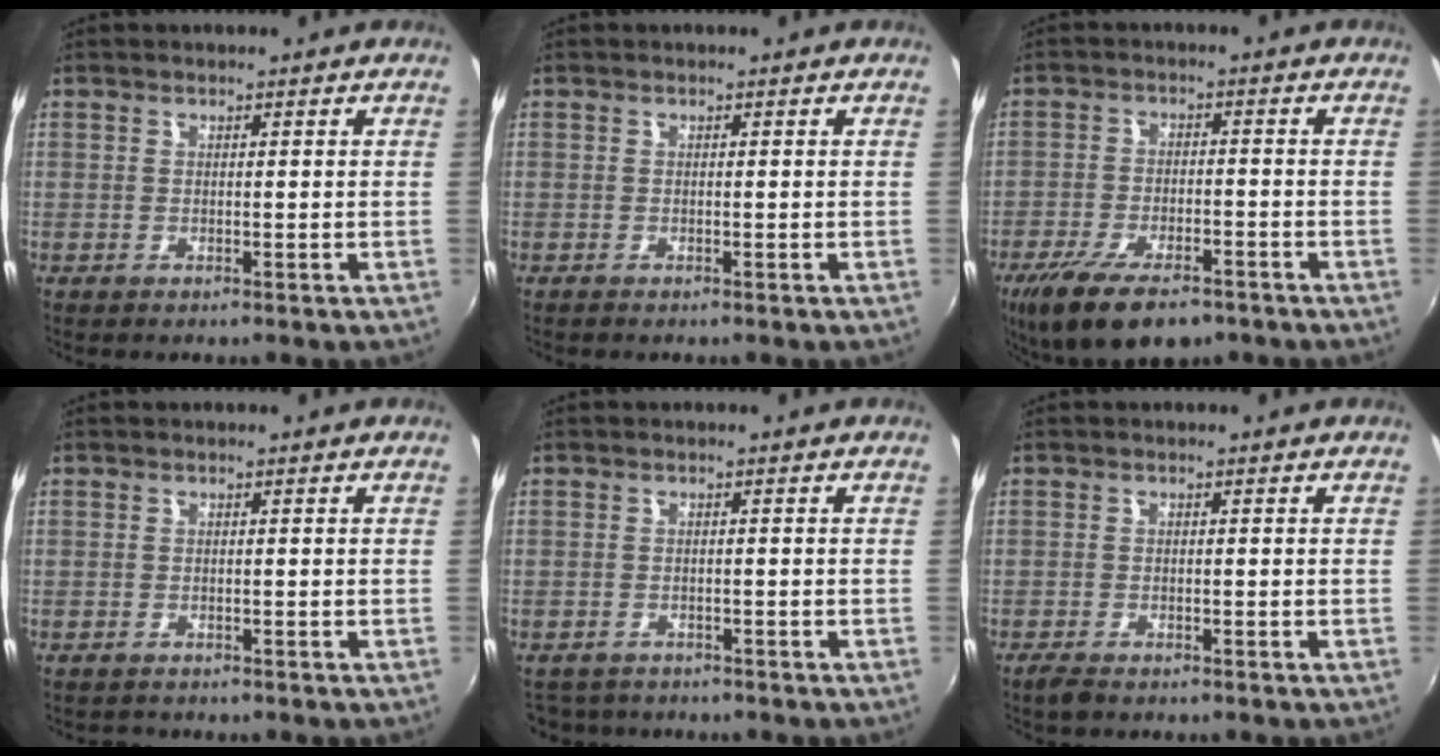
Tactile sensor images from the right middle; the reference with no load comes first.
{"total": 0.0}
{"total": 13.4, "force": [-9.1, 5.1, 8.4], "torque": [-0.181, -0.035, -0.155]}
{"total": 1.0, "force": [-0.8, 0.4, -0.2], "torque": [-0.001, 0.001, -0.015]}
{"total": 4.2, "force": [-3.7, 1.8, 0.7], "torque": [-0.024, -0.010, -0.059]}
{"total": 2.2, "force": [-1.8, 0.6, 1.0], "torque": [-0.027, -0.006, -0.036]}